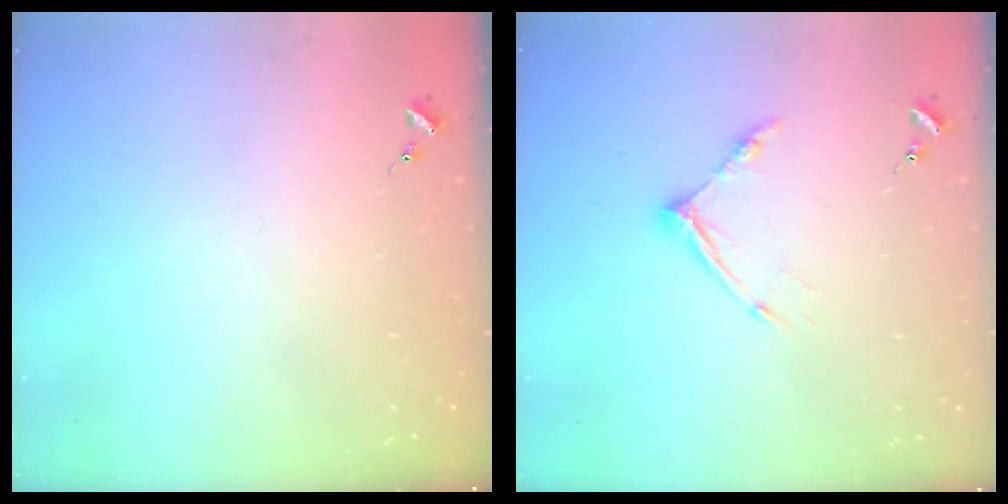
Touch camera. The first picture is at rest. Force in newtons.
{"total": 10.0, "press": 9.9, "slide": 0.7}